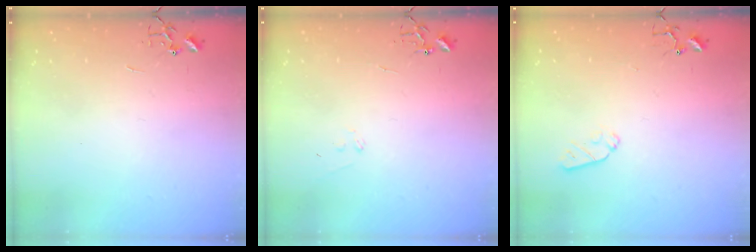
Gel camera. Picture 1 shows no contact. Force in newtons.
{"total": 7.1, "press": 7.1, "slide": 0.7}
{"total": 5.2, "press": 5.1, "slide": 0.7}